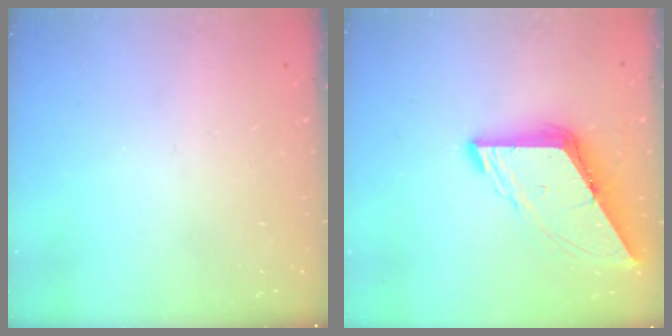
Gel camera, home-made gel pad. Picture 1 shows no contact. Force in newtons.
{"total": 9.9, "press": 9.9, "slide": 1.1}